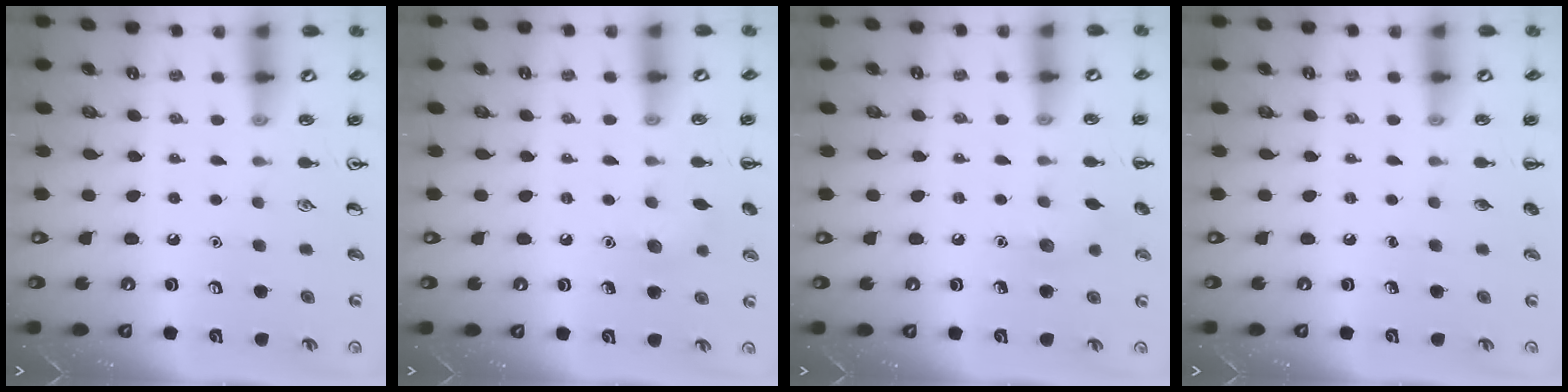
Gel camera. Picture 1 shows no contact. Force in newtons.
{"total": 5.6, "press": 5.5, "slide": 1.3}
{"total": 5.9, "press": 5.7, "slide": 1.4}
{"total": 0.0}